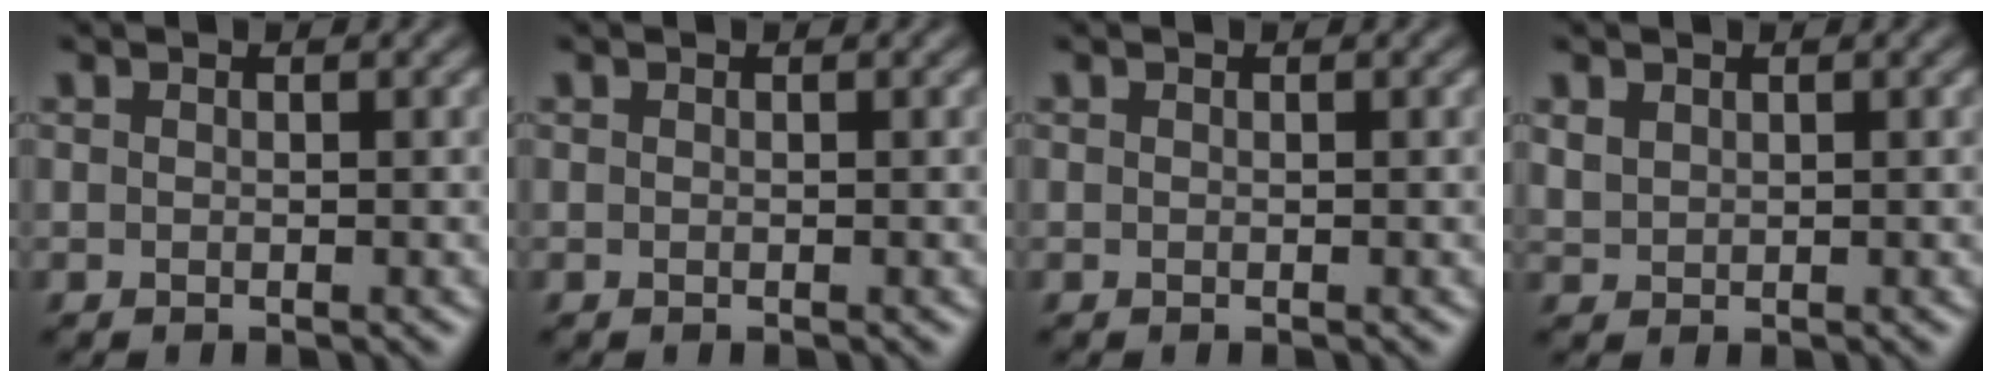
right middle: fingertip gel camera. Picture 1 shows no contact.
{"total": 0.0}
{"total": 0.0}
{"total": 1.3, "force": [0.8, 0.8, 0.5], "torque": [-0.014, 0.000, 0.022]}